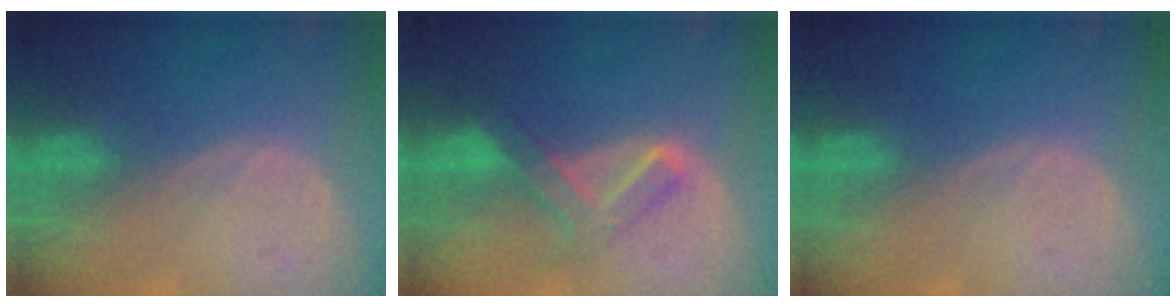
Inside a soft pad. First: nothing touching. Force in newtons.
{"total": 6.5, "press": 5.9, "slide": 2.6}
{"total": 0.0}